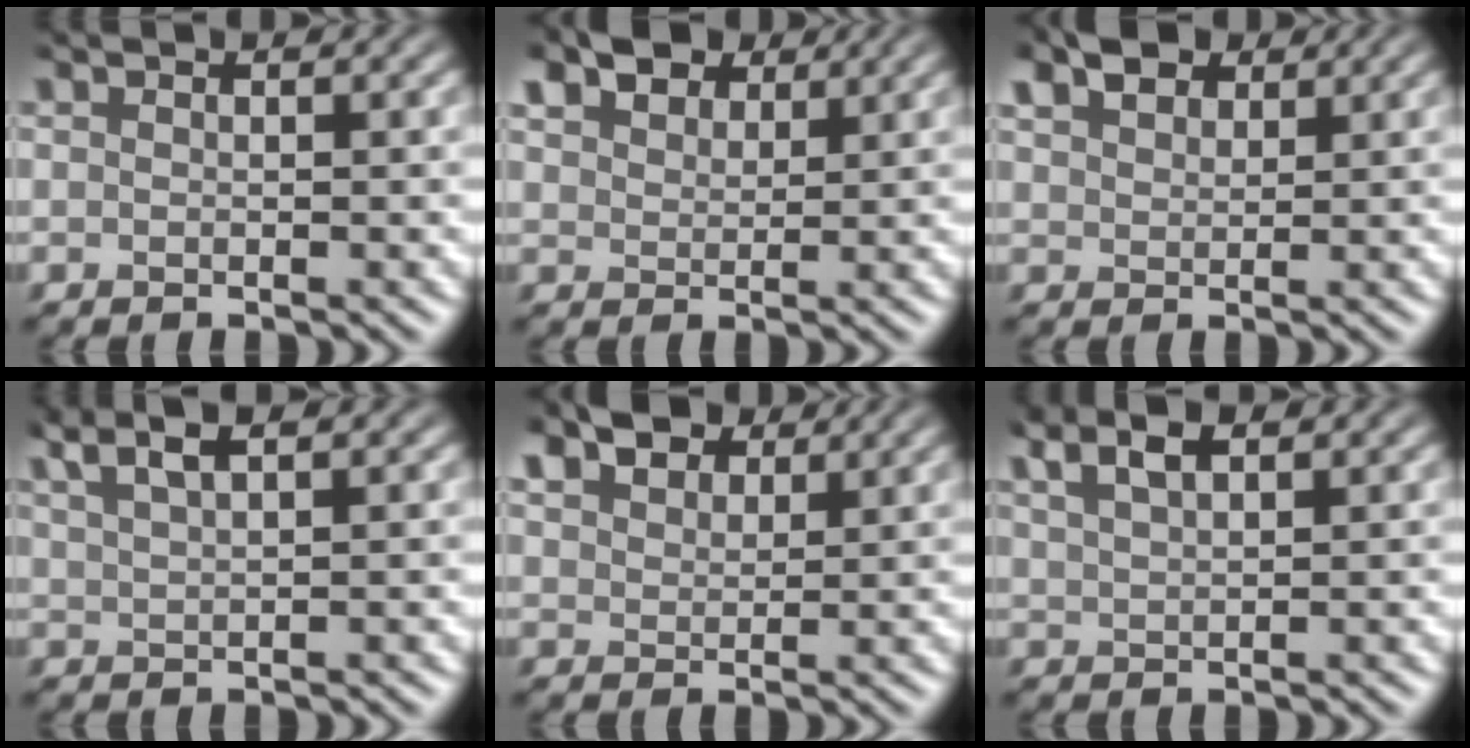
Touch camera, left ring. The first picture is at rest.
{"total": 6.1, "force": [4.1, 3.4, 3.1], "torque": [-0.081, 0.019, 0.066]}
{"total": 3.4, "force": [2.3, 1.9, 1.7], "torque": [-0.043, 0.013, 0.044]}
{"total": 3.2, "force": [2.1, 0.7, 2.4], "torque": [-0.051, 0.012, 0.042]}
{"total": 5.0, "force": [3.4, 2.7, 2.5], "torque": [-0.061, 0.015, 0.057]}
{"total": 3.1, "force": [1.9, 1.0, 2.2], "torque": [-0.052, 0.012, 0.040]}